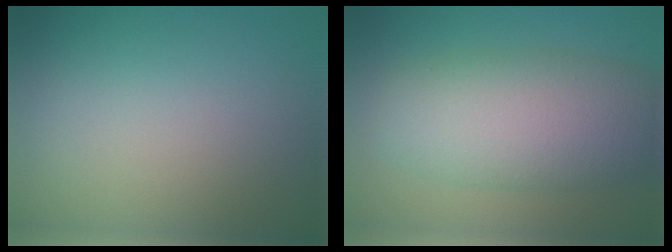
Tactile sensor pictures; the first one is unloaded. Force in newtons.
{"total": 8.0, "press": 8.0, "slide": 0.5}